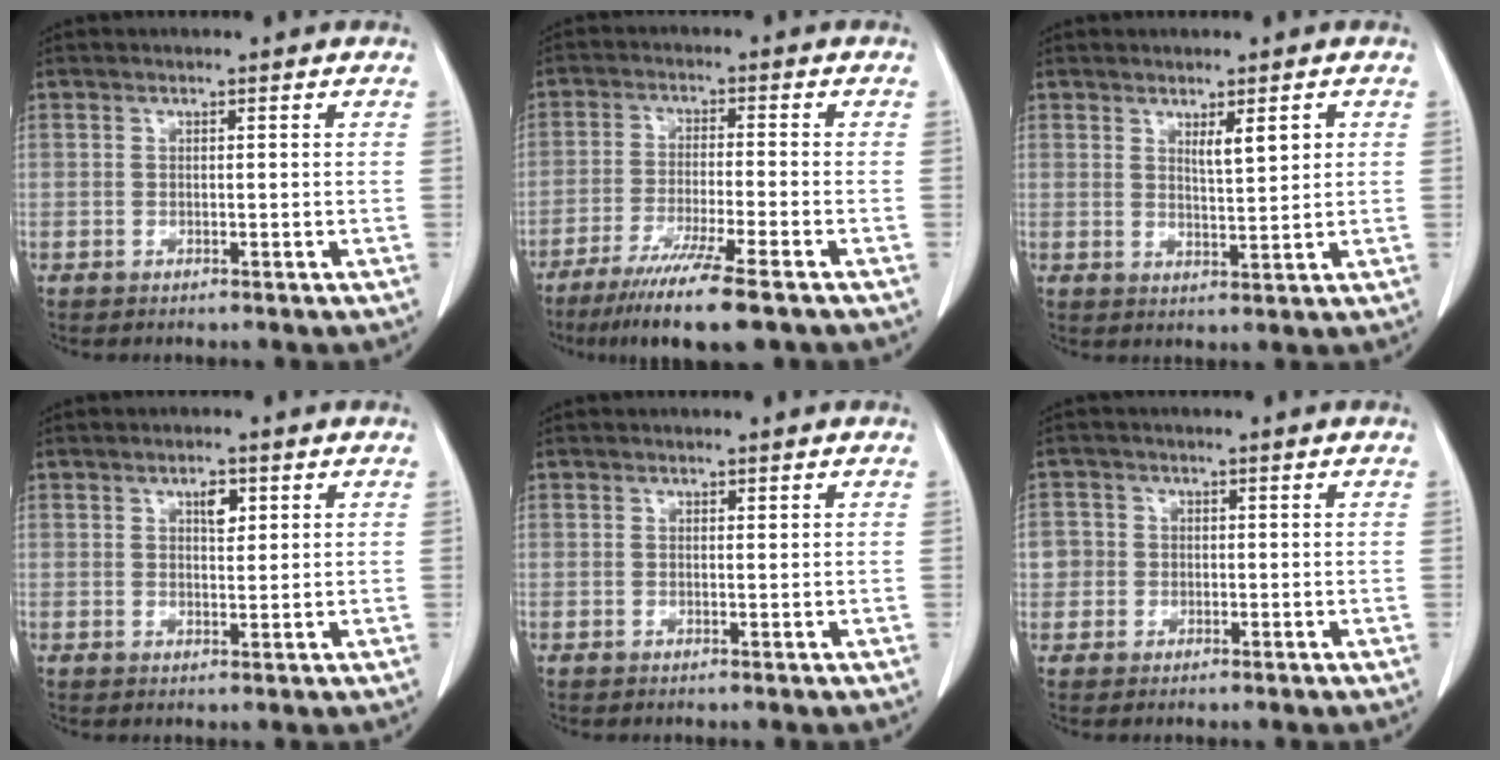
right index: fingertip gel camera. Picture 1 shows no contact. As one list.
[{"total": 10.7, "force": [-7.6, -0.3, 7.6], "torque": [-0.126, -0.030, -0.122]}, {"total": 3.6, "force": [1.6, 0.6, 3.2], "torque": [-0.055, -0.006, 0.029]}, {"total": 2.6, "force": [1.2, 1.1, 2.0], "torque": [-0.032, -0.001, 0.020]}, {"total": 0.0}, {"total": 3.0, "force": [-0.1, 3.0, 0.1], "torque": [0.015, 0.011, -0.002]}]